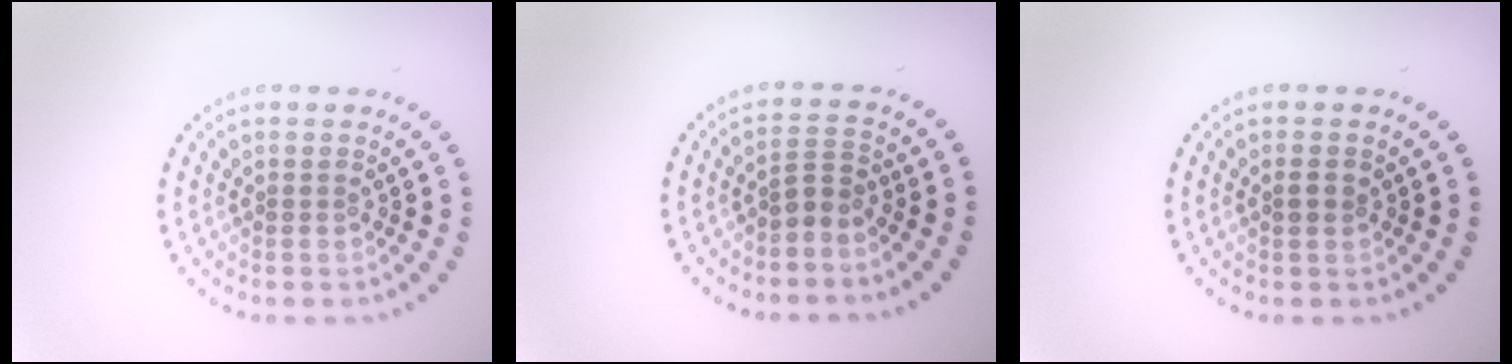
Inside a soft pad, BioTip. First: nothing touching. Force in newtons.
{"total": 1.9, "press": 1.3, "slide": 1.4}
{"total": 1.1, "press": 1.1, "slide": 0.3}